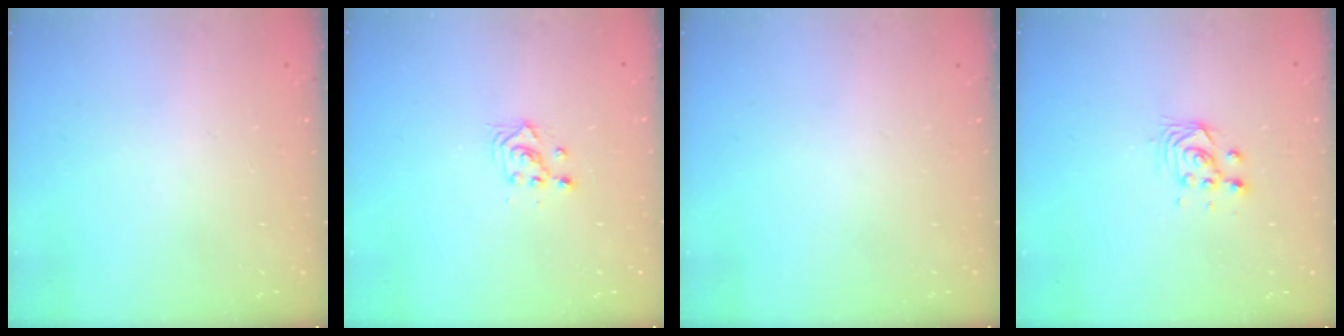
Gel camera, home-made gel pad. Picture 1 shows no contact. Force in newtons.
{"total": 2.3, "press": 2.3, "slide": 0.2}
{"total": 0.0}
{"total": 2.8, "press": 2.8, "slide": 0.2}